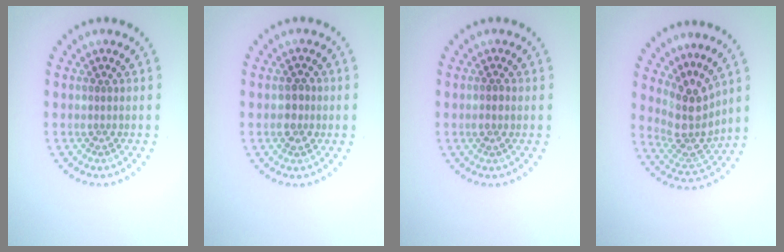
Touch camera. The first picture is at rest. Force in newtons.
{"total": 1.8, "press": 1.8, "slide": 0.2}
{"total": 0.8, "press": 0.8, "slide": 0.3}
{"total": 4.1, "press": 3.1, "slide": 2.7}